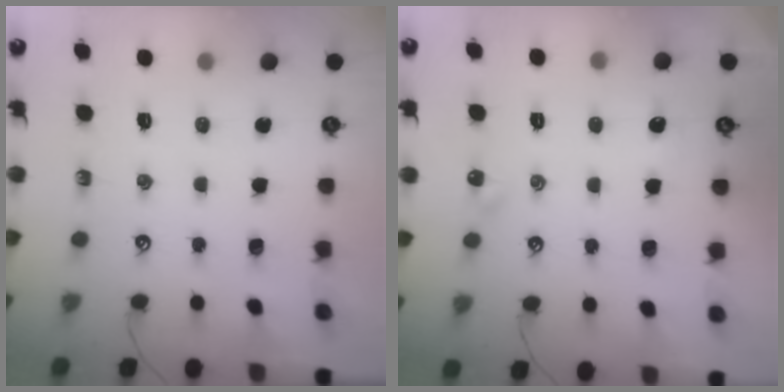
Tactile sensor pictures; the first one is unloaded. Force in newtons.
{"total": 0.8, "press": 0.6, "slide": 0.4}